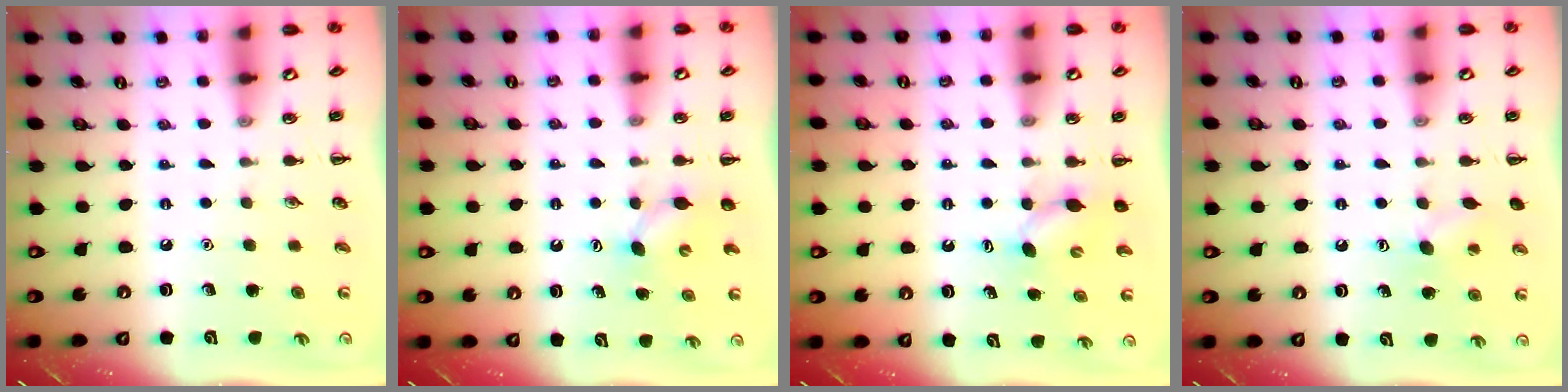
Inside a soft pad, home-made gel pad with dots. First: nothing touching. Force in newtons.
{"total": 4.4, "press": 4.3, "slide": 1.1}
{"total": 3.9, "press": 3.7, "slide": 1.2}
{"total": 6.8, "press": 6.6, "slide": 1.6}